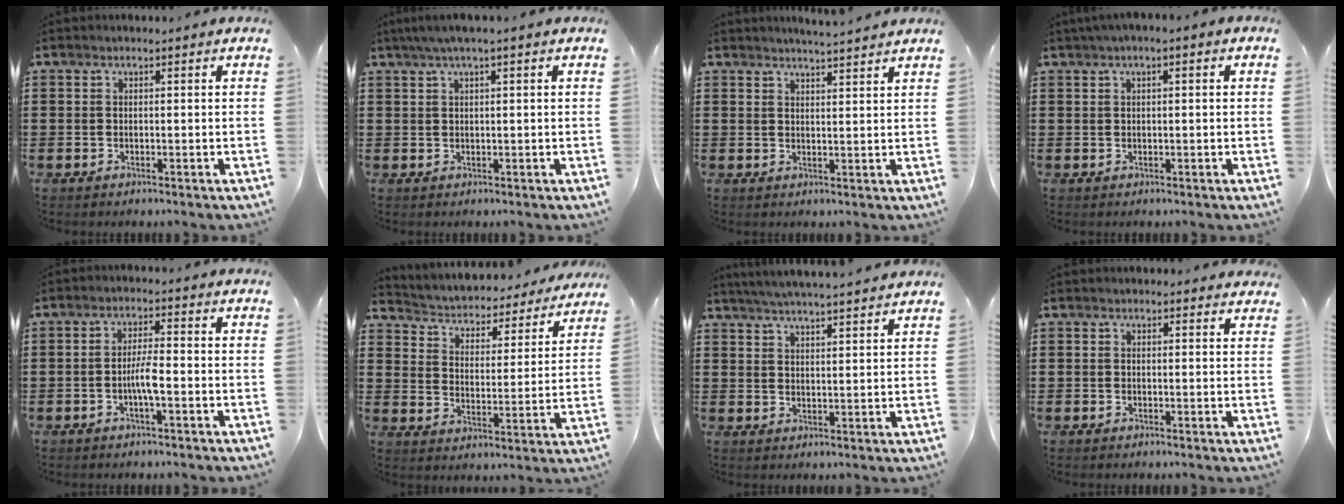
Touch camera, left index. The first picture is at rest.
{"total": 2.0, "force": [0.8, 0.0, 1.8], "torque": [-0.034, 0.001, 0.013]}
{"total": 2.9, "force": [2.8, -0.6, 0.4], "torque": [-0.016, -0.012, 0.051]}
{"total": 1.3, "force": [0.1, 0.1, 1.3], "torque": [-0.023, -0.001, 0.002]}
{"total": 3.8, "force": [-1.2, 0.6, 3.6], "torque": [-0.072, 0.001, -0.026]}
{"total": 2.6, "force": [2.5, 0.7, 0.1], "torque": [-0.023, -0.028, 0.032]}
{"total": 4.4, "force": [4.2, -0.6, 1.1], "torque": [-0.035, -0.021, 0.074]}
{"total": 1.1, "force": [1.0, 0.6, 0.0], "torque": [-0.004, 0.004, 0.019]}